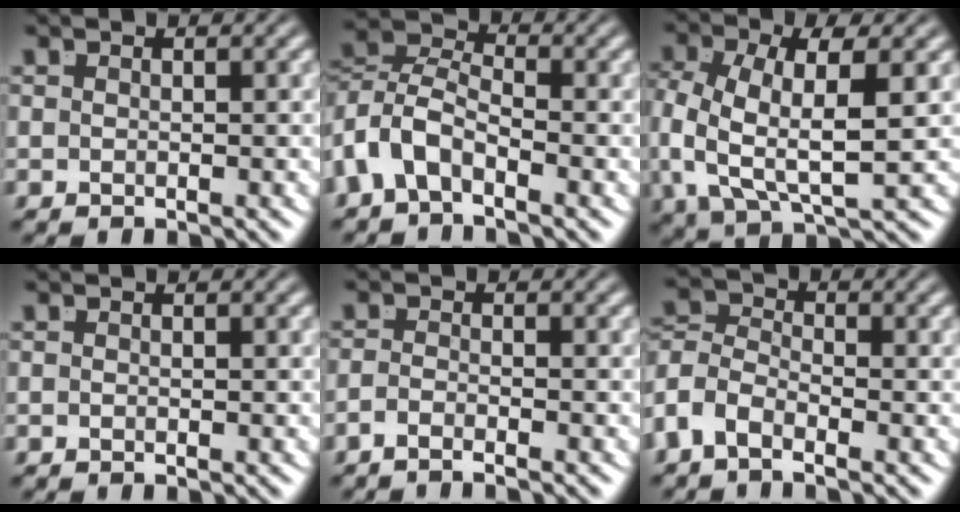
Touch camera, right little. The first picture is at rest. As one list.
[{"total": 7.4, "force": [-1.0, 6.3, 3.8], "torque": [-0.099, -0.019, -0.030]}, {"total": 6.8, "force": [0.2, 4.0, 5.6], "torque": [-0.126, -0.024, 0.013]}, {"total": 0.0}, {"total": 2.1, "force": [-1.8, -0.7, 0.8], "torque": [-0.010, -0.008, -0.029]}, {"total": 5.3, "force": [-1.8, 4.4, 2.3], "torque": [-0.068, -0.023, -0.037]}]